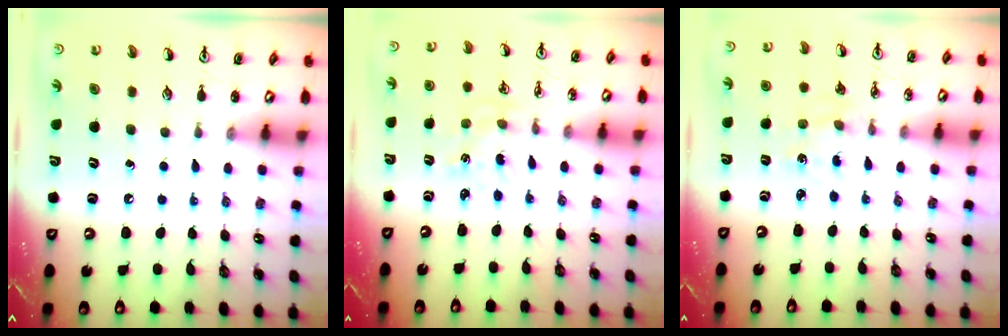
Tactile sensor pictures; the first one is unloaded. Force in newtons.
{"total": 0.7, "press": 0.7, "slide": 0.1}
{"total": 0.9, "press": 0.9, "slide": 0.2}